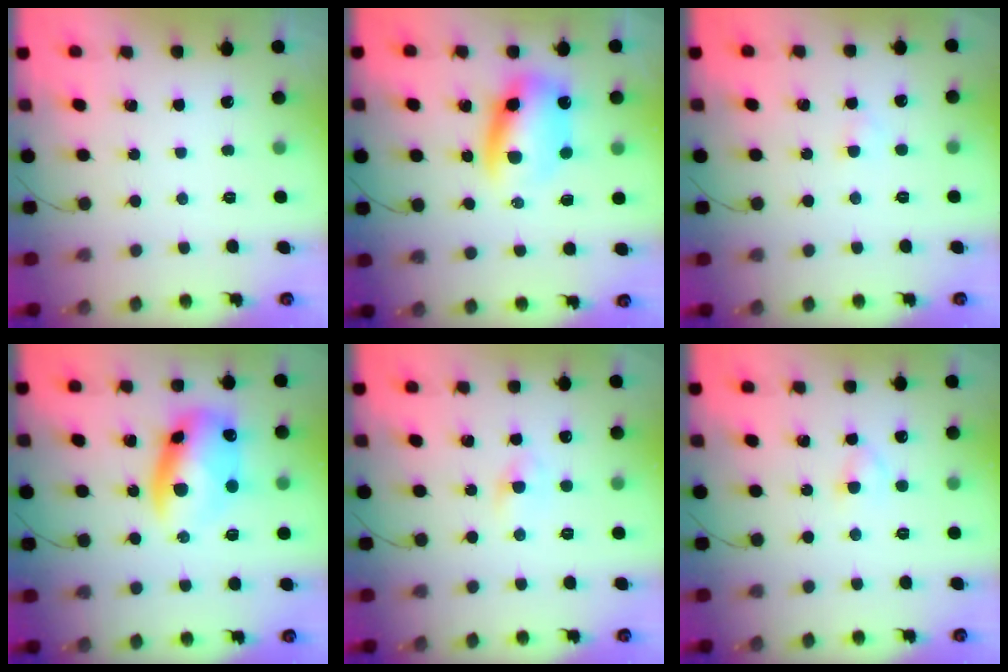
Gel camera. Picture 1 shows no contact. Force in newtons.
{"total": 10.0, "press": 9.7, "slide": 2.7}
{"total": 1.5, "press": 1.4, "slide": 0.7}
{"total": 13.7, "press": 13.5, "slide": 2.1}
{"total": 2.4, "press": 2.2, "slide": 1.1}
{"total": 3.3, "press": 3.1, "slide": 1.3}